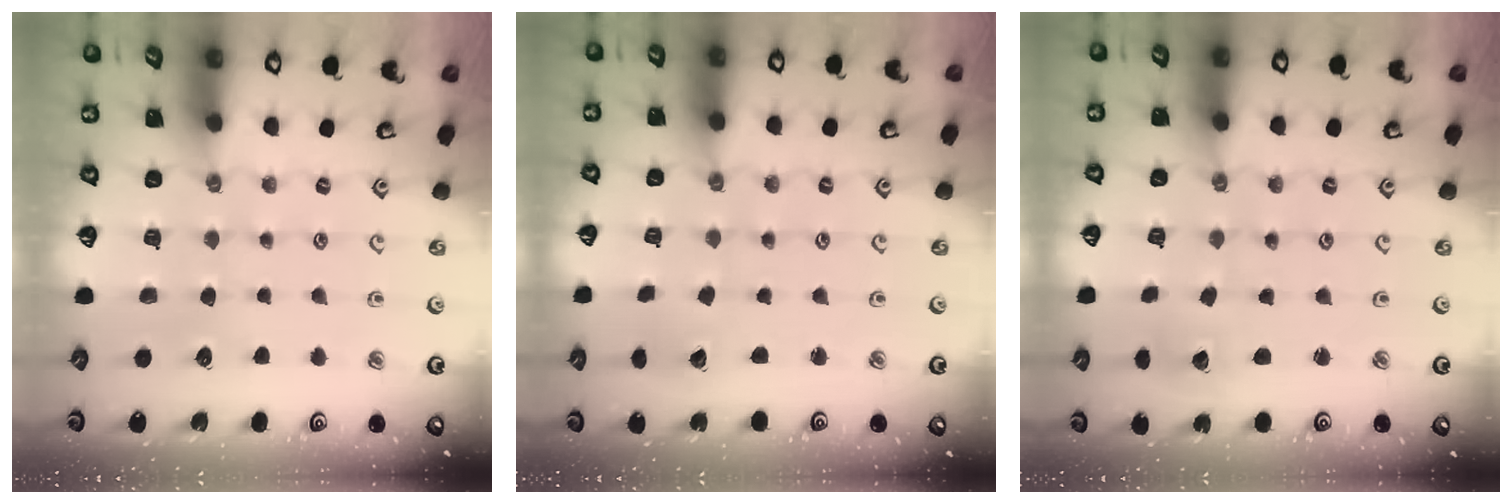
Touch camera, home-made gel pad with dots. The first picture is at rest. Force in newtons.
{"total": 2.3, "press": 2.3, "slide": 0.1}
{"total": 1.7, "press": 1.7, "slide": 0.1}